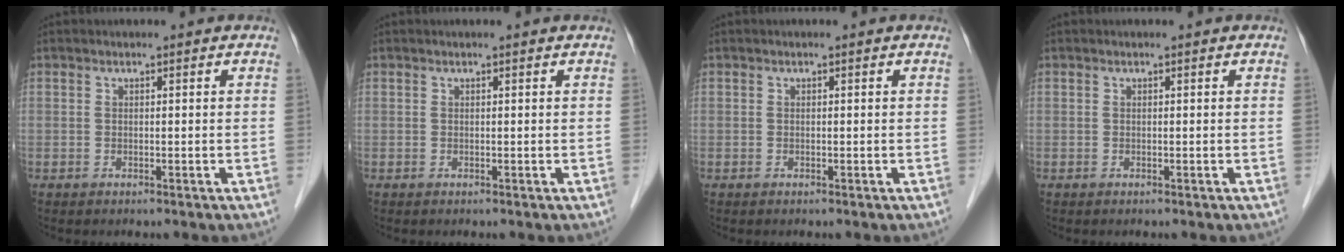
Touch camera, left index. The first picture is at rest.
{"total": 0.0}
{"total": 0.0}
{"total": 0.0}